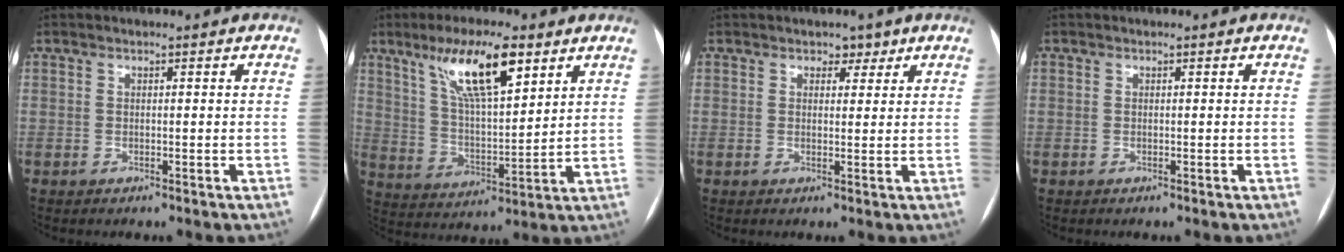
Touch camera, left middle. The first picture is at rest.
{"total": 13.2, "force": [7.7, 3.1, 10.2], "torque": [-0.188, 0.008, 0.143]}
{"total": 2.2, "force": [1.5, 1.5, 0.8], "torque": [-0.006, 0.002, 0.019]}
{"total": 0.0}